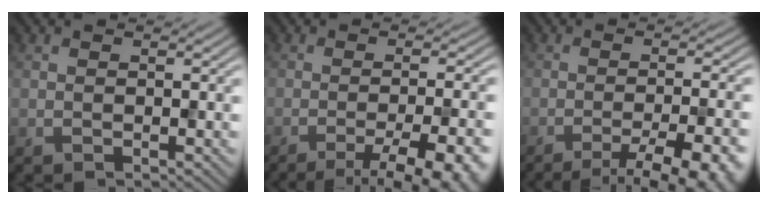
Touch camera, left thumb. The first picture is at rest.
{"total": 11.5, "force": [-7.2, 2.9, 8.5], "torque": [-0.105, 0.000, -0.081]}
{"total": 11.4, "force": [-7.8, 2.7, 7.9], "torque": [-0.099, 0.004, -0.086]}